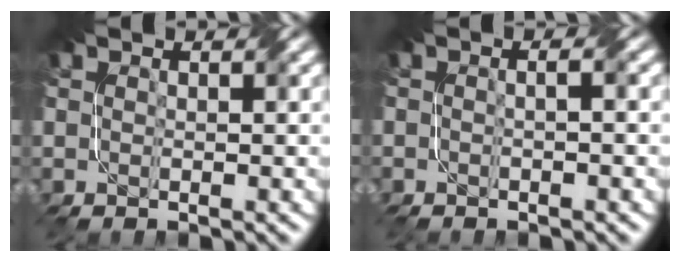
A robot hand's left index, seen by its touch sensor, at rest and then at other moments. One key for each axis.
{"total": 1.6, "fx": -0.2, "fy": 0.6, "fz": 1.5, "tx": -0.014, "ty": -0.002, "tz": -0.012}